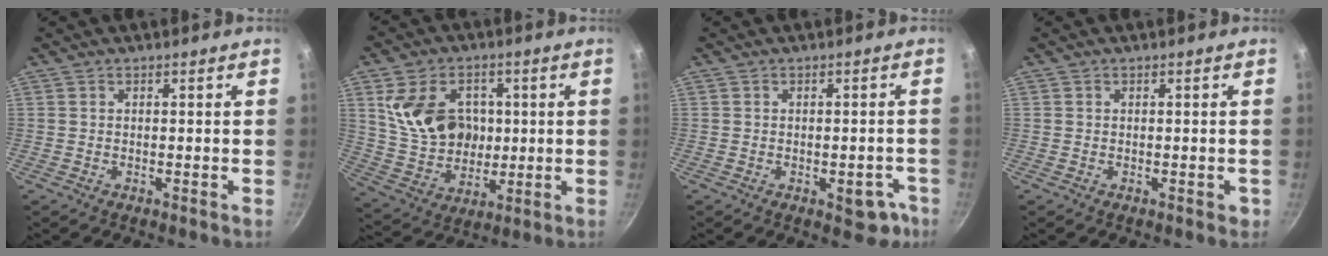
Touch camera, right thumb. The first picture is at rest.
{"total": 15.6, "force": [3.1, 11.9, 9.5], "torque": [-0.150, -0.010, 0.065]}
{"total": 5.4, "force": [-2.2, 3.1, 3.9], "torque": [-0.014, 0.020, -0.019]}
{"total": 1.2, "force": [-0.2, 0.9, 0.8], "torque": [-0.002, 0.003, -0.003]}